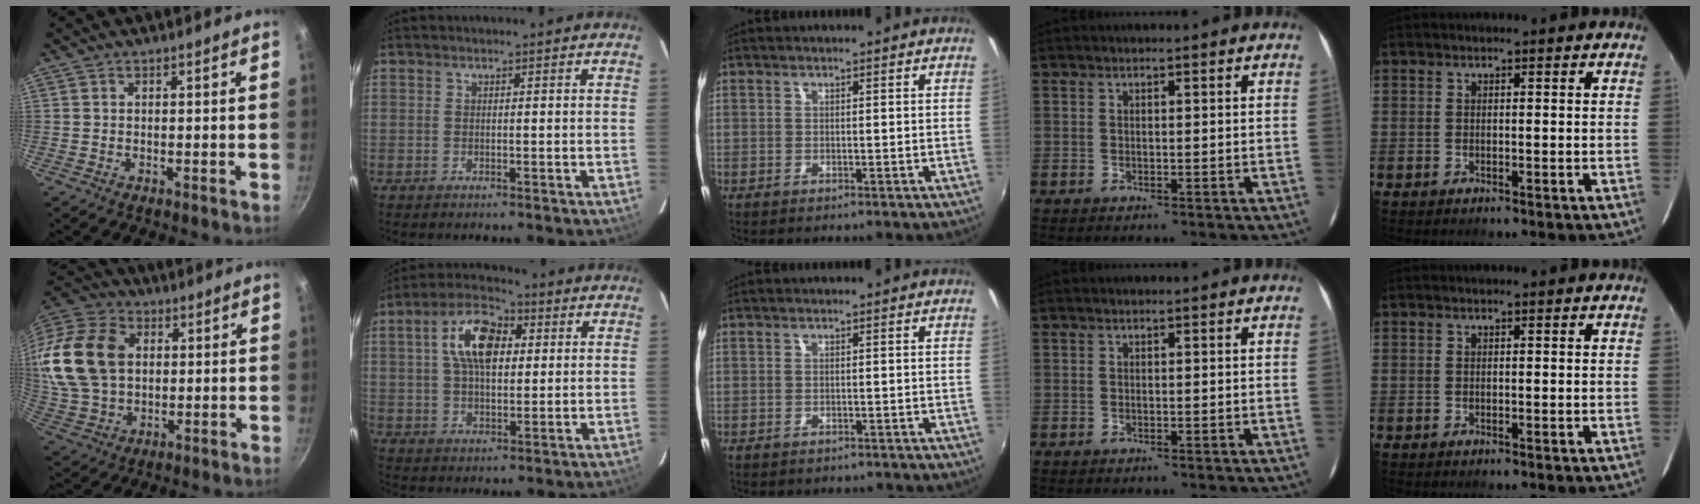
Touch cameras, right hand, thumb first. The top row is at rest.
{"thumb": {"total": 20.0, "force": [3.2, 14.5, 13.4], "torque": [-0.244, 0.015, 0.062]}, "index": {"total": 11.2, "force": [2.8, 6.1, 9.0], "torque": [-0.162, 0.027, 0.046]}, "middle": {"total": 2.9, "force": [-2.6, 1.0, 0.8], "torque": [-0.017, -0.013, -0.031]}}